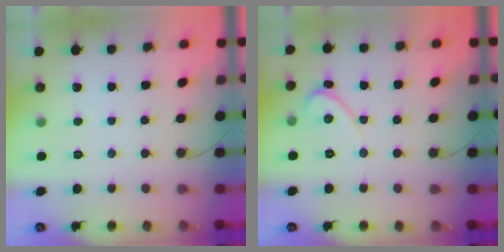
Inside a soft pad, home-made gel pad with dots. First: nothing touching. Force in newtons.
{"total": 3.9, "press": 3.9, "slide": 0.2}